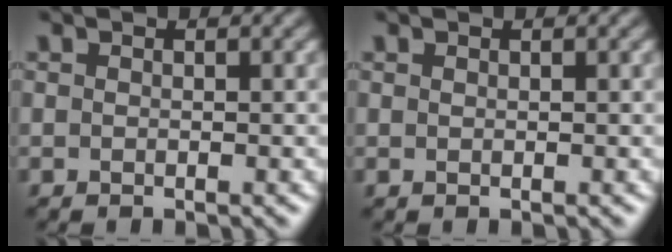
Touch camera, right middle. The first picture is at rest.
{"total": 0.0}